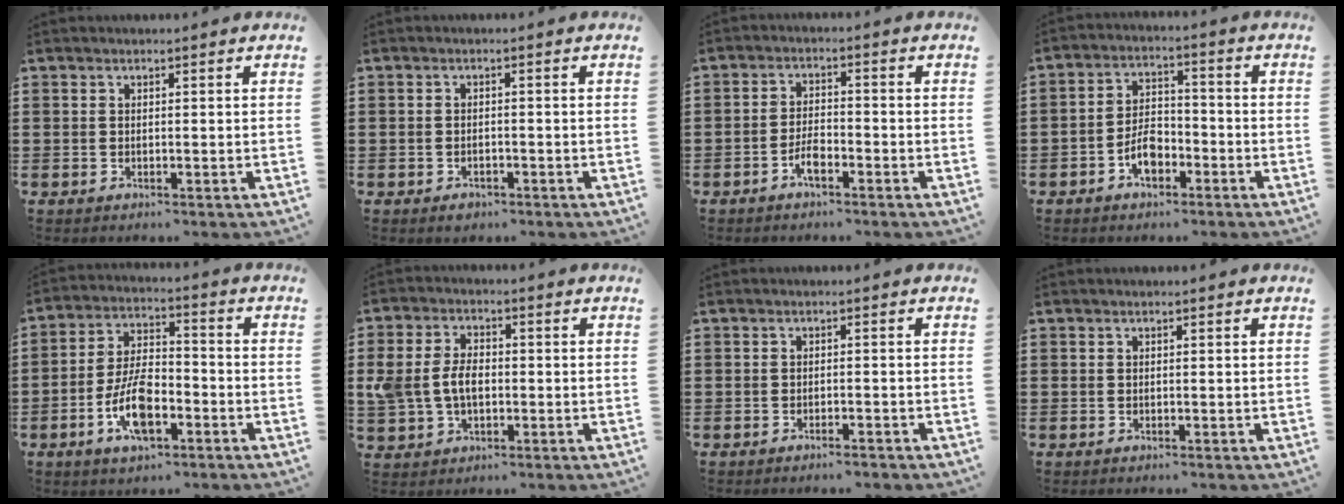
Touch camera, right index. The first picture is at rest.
{"total": 1.2, "force": [-1.0, 0.5, 0.3], "torque": [-0.008, -0.002, -0.021]}
{"total": 3.5, "force": [-2.0, 1.2, 2.6], "torque": [-0.060, 0.001, -0.042]}
{"total": 5.3, "force": [-2.6, 3.0, 3.4], "torque": [-0.072, 0.005, -0.051]}
{"total": 9.3, "force": [-3.8, 4.2, 7.4], "torque": [-0.158, 0.002, -0.071]}
{"total": 5.8, "force": [-0.3, 4.0, 4.2], "torque": [-0.113, 0.002, -0.015]}
{"total": 1.2, "force": [-1.1, -0.1, 0.5], "torque": [-0.013, -0.004, -0.019]}
{"total": 0.0}